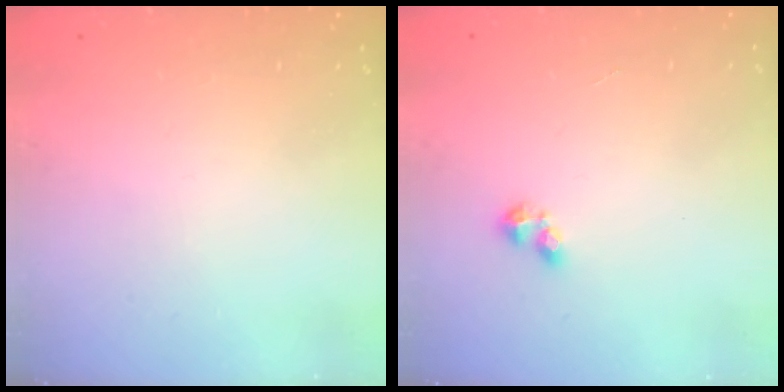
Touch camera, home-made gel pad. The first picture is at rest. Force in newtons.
{"total": 2.6, "press": 2.5, "slide": 0.5}